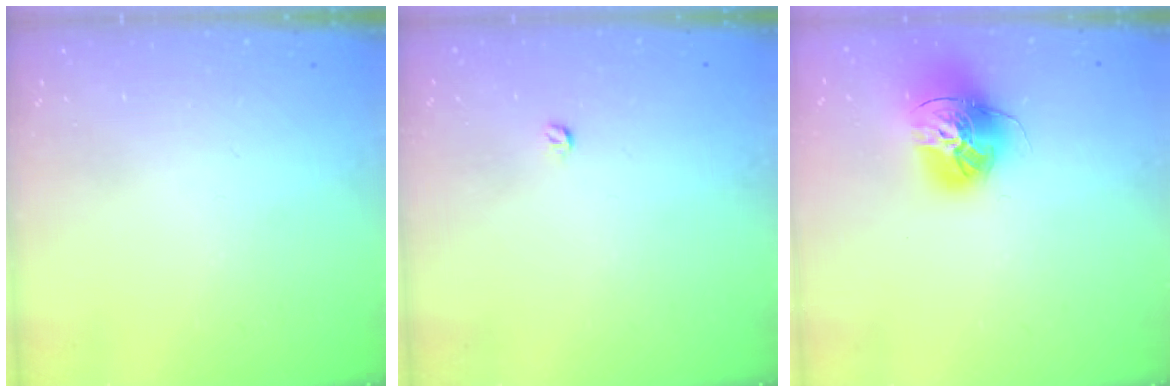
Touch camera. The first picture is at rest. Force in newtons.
{"total": 3.0, "press": 2.9, "slide": 0.4}
{"total": 16.2, "press": 16.1, "slide": 1.8}